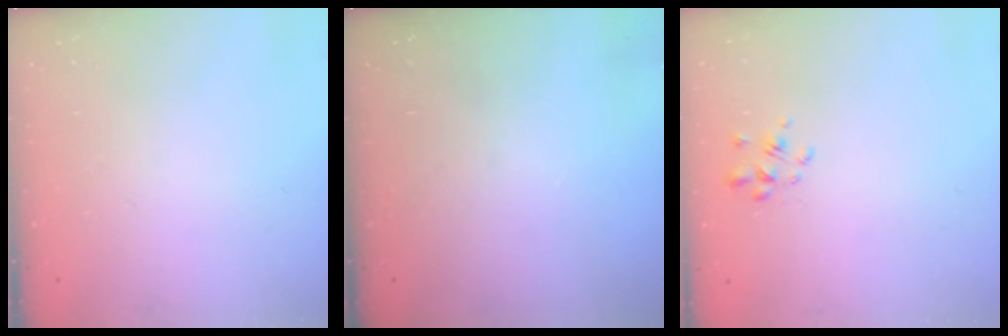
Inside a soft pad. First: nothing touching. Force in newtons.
{"total": 0.0}
{"total": 1.7, "press": 1.5, "slide": 0.7}